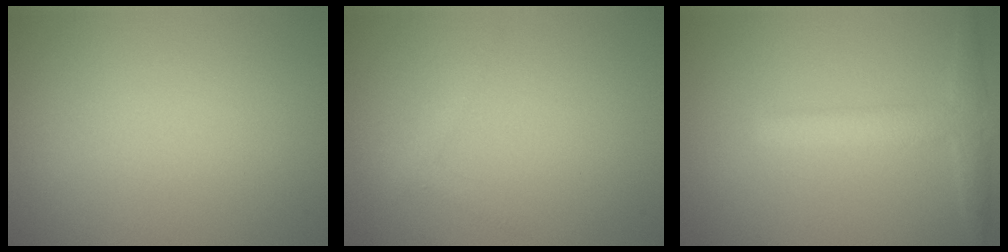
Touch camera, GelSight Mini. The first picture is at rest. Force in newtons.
{"total": 0.9, "press": 0.9, "slide": 0.0}
{"total": 3.1, "press": 3.1, "slide": 0.2}